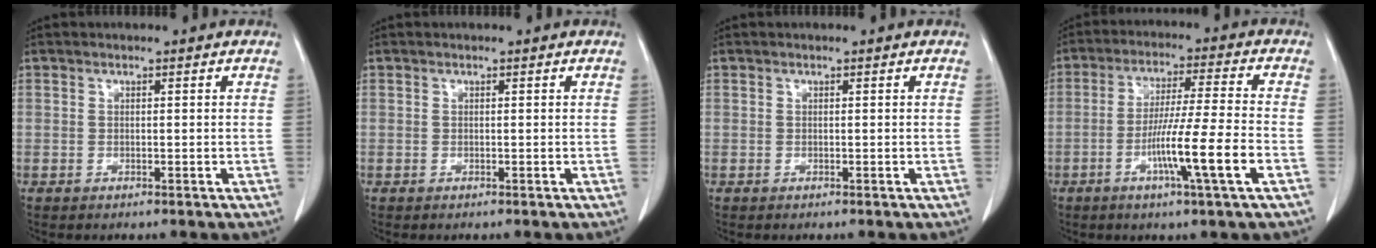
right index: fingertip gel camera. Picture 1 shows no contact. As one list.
[{"total": 0.0}, {"total": 0.0}, {"total": 11.2, "force": [-4.1, -1.2, 10.3], "torque": [-0.184, -0.013, -0.075]}]